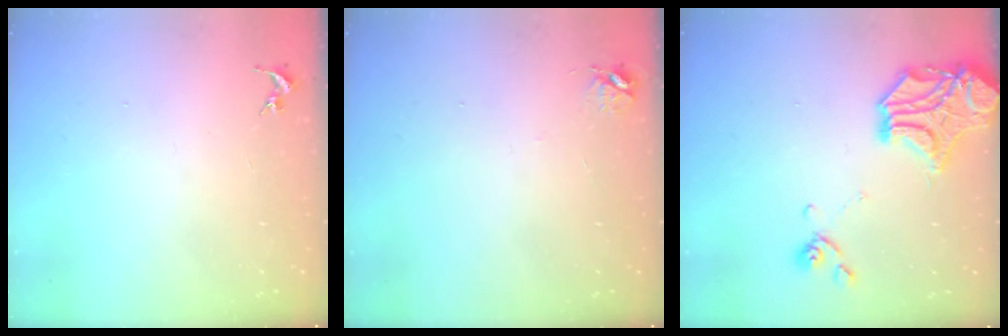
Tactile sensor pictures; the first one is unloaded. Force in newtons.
{"total": 4.7, "press": 4.7, "slide": 0.6}
{"total": 15.9, "press": 15.6, "slide": 2.9}